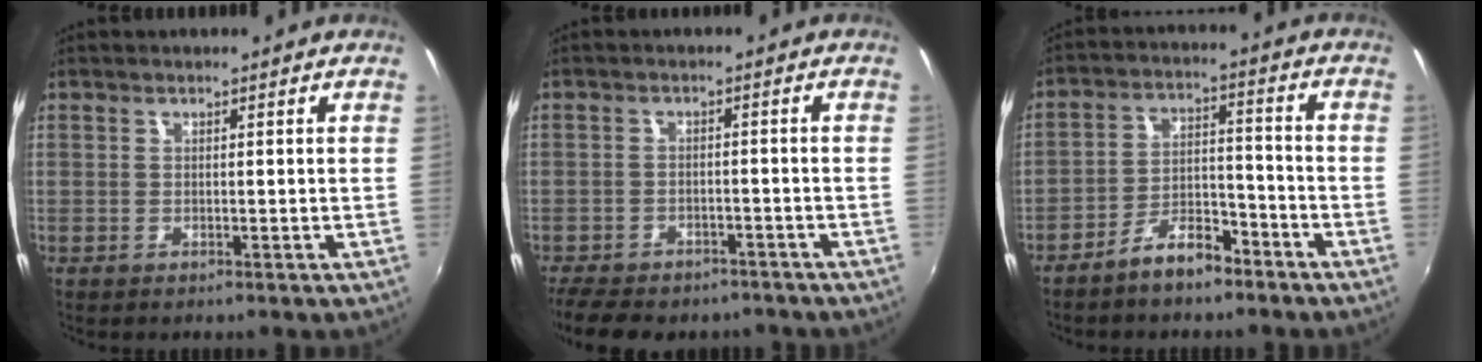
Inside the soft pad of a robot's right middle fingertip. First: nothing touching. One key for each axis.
{"total": 13.1, "fx": -10.6, "fy": 5.4, "fz": 5.5, "tx": -0.131, "ty": -0.019, "tz": -0.157}
{"total": 7.6, "fx": -5.8, "fy": 2.9, "fz": 3.9, "tx": -0.077, "ty": 0.023, "tz": -0.093}